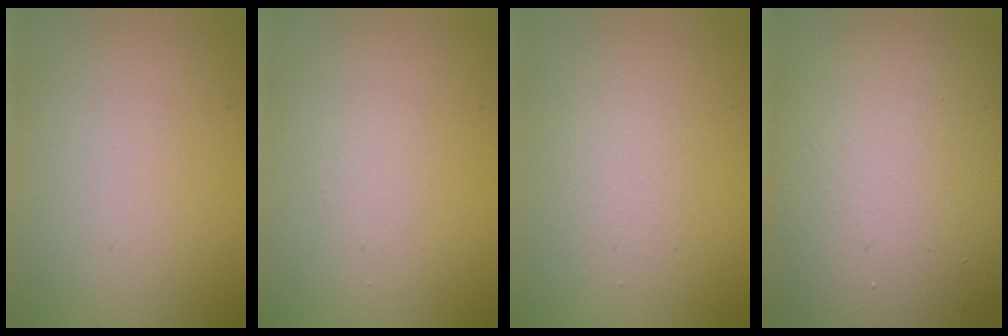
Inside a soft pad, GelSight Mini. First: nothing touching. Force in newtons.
{"total": 0.0}
{"total": 1.5, "press": 1.5, "slide": 0.0}
{"total": 18.7, "press": 18.7, "slide": 0.8}